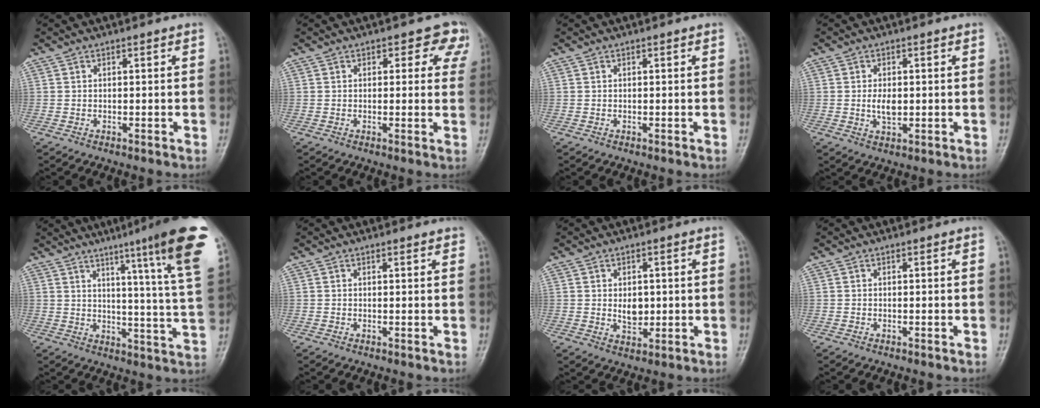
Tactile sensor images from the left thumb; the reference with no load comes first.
{"total": 6.1, "force": [3.1, 3.8, 3.6], "torque": [0.008, -0.005, 0.026]}
{"total": 0.0}
{"total": 3.7, "force": [0.0, 2.2, 3.0], "torque": [-0.051, -0.004, 0.001]}
{"total": 18.9, "force": [11.4, 0.4, 15.1], "torque": [-0.184, -0.060, 0.135]}
{"total": 0.9, "force": [0.7, 0.2, 0.6], "torque": [-0.007, -0.003, 0.008]}
{"total": 4.3, "force": [0.3, 3.0, 3.1], "torque": [-0.033, -0.006, 0.011]}
{"total": 0.0}